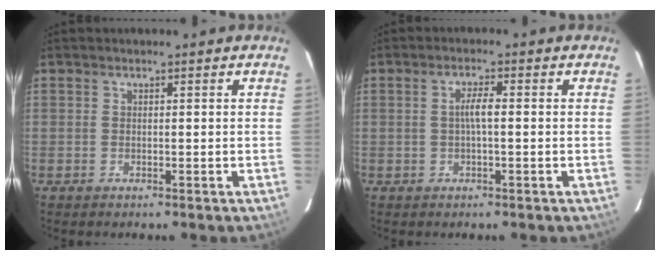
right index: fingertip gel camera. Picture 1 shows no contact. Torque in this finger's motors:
{"motor_torque": [0.25, -0.06, 0.31, 0.07]}